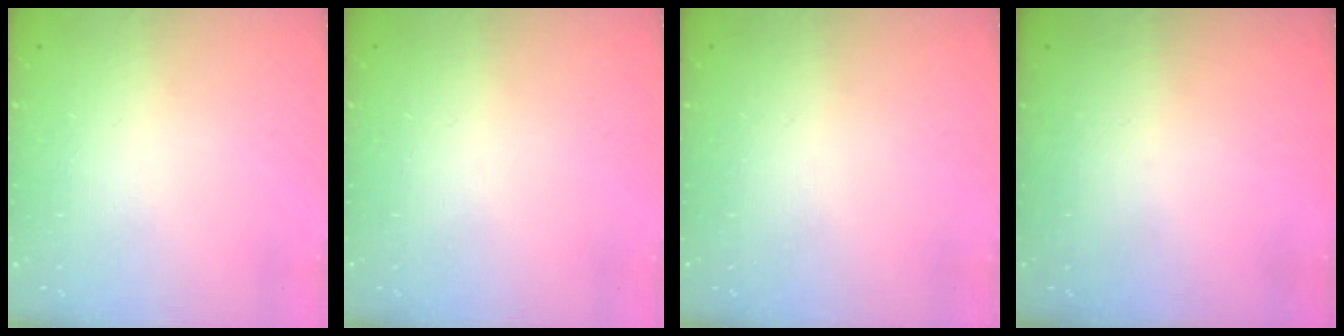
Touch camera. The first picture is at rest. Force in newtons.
{"total": 0.0}
{"total": 0.0}
{"total": 0.0}